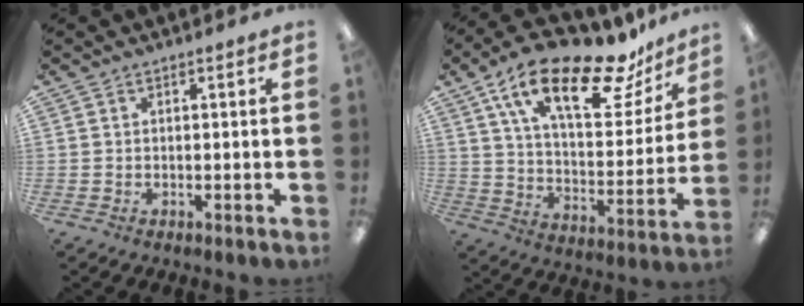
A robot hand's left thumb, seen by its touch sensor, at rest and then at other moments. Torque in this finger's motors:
{"motor_torque": [0.41, 0.41, 1.46, -1.31, 0.42]}